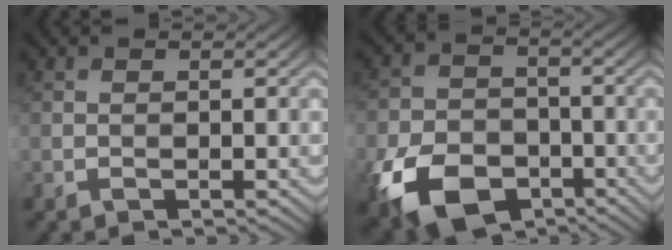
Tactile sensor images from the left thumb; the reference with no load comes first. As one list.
[{"total": 11.7, "force": [-5.8, 7.7, 6.6], "torque": [-0.164, -0.032, -0.102]}]